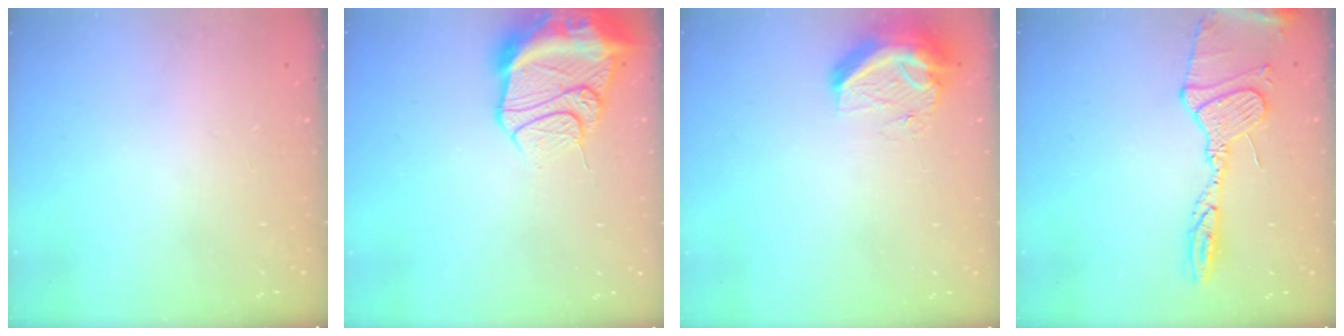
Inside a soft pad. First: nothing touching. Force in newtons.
{"total": 16.7, "press": 16.6, "slide": 1.6}
{"total": 10.5, "press": 10.5, "slide": 0.7}
{"total": 14.7, "press": 14.6, "slide": 1.2}